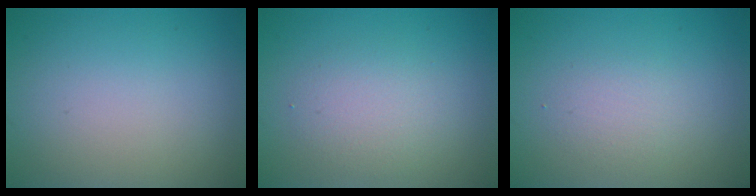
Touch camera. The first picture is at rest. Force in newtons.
{"total": 2.7, "press": 2.7, "slide": 0.2}
{"total": 1.6, "press": 1.6, "slide": 0.1}